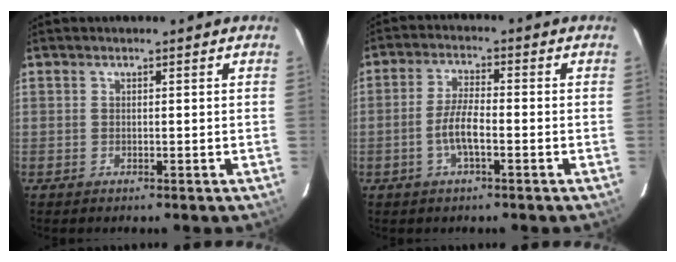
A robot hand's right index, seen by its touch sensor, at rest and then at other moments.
{"total": 5.4, "force": [-2.0, 1.3, 4.8], "torque": [-0.100, 0.003, -0.038]}